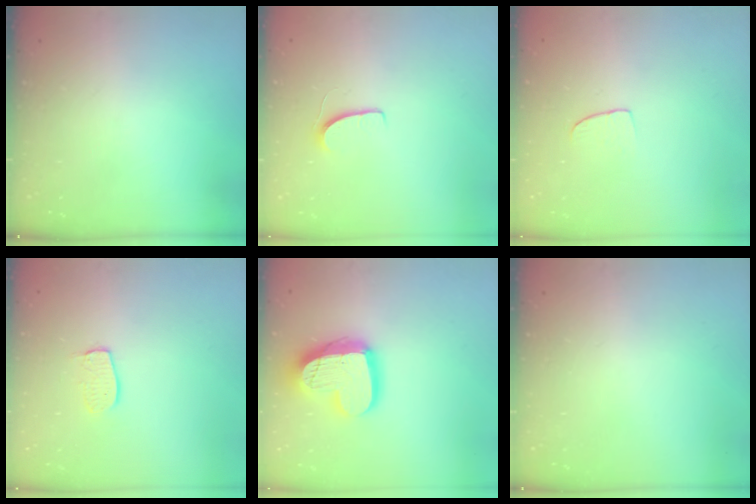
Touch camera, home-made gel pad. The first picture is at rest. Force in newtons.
{"total": 5.1, "press": 5.0, "slide": 0.5}
{"total": 5.9, "press": 5.9, "slide": 0.4}
{"total": 7.1, "press": 7.1, "slide": 0.3}
{"total": 17.4, "press": 17.4, "slide": 1.6}
{"total": 0.0}